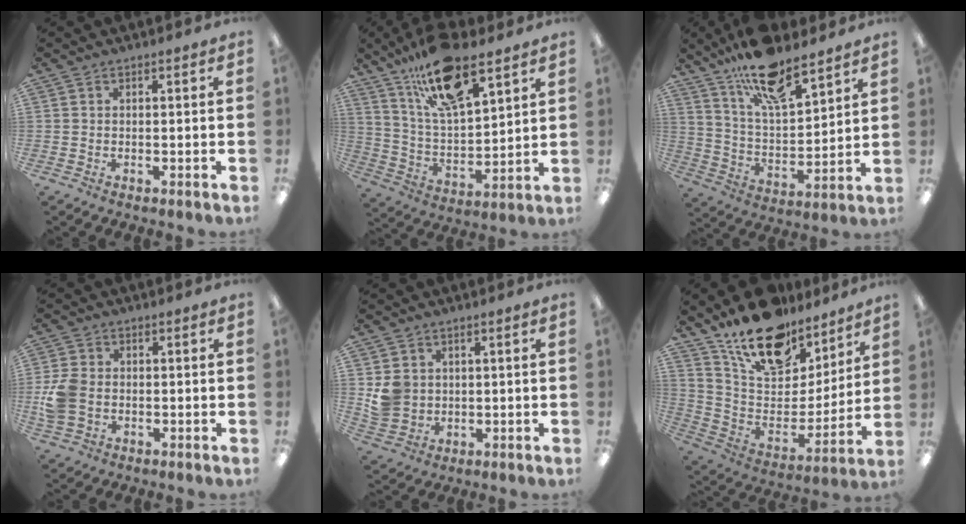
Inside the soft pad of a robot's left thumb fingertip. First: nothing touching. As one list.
[{"total": 18.4, "force": [12.4, 6.7, 11.8], "torque": [-0.205, -0.054, 0.212]}, {"total": 16.4, "force": [12.7, 5.4, 8.8], "torque": [-0.156, -0.072, 0.221]}, {"total": 7.7, "force": [-0.9, 6.0, 4.8], "torque": [-0.099, 0.009, -0.015]}, {"total": 5.6, "force": [1.4, 5.2, 1.5], "torque": [-0.017, 0.004, 0.028]}, {"total": 20.4, "force": [16.0, 9.7, 8.0], "torque": [-0.145, -0.109, 0.286]}]